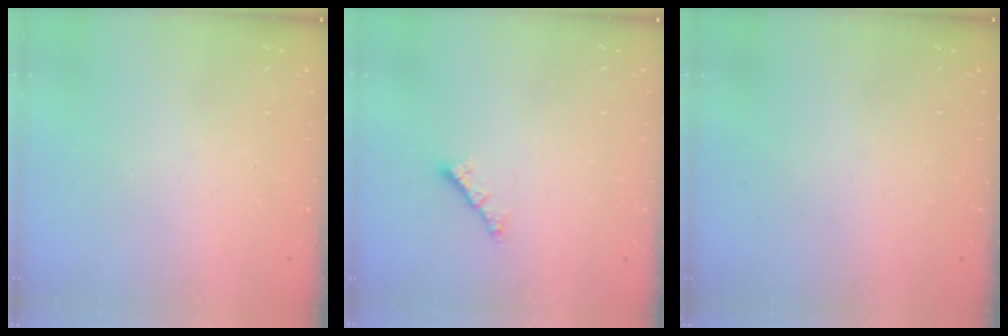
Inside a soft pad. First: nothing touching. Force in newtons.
{"total": 1.2, "press": 1.2, "slide": 0.3}
{"total": 0.0}